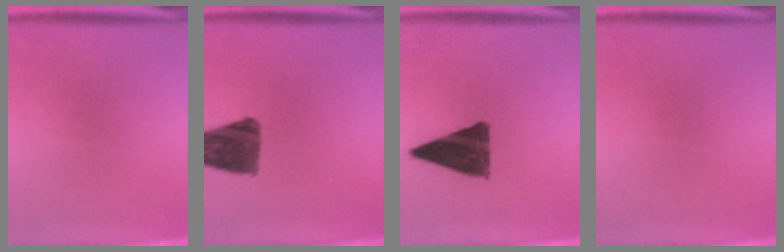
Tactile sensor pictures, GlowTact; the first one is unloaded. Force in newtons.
{"total": 10.8}
{"total": 11.9}
{"total": 0.0}